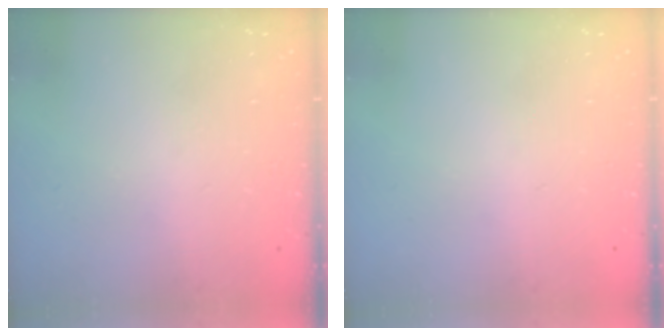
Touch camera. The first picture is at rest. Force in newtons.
{"total": 0.0}